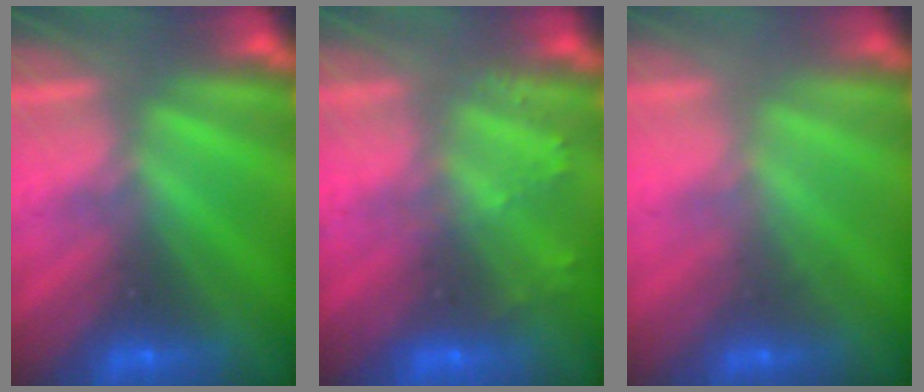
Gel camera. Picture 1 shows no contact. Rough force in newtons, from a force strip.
{"total": 2.2}
{"total": 2.2}